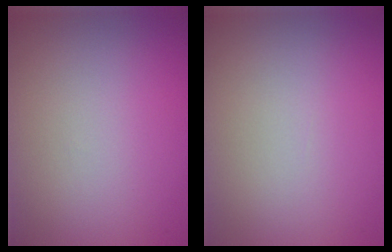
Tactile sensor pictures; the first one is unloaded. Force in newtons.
{"total": 0.0}